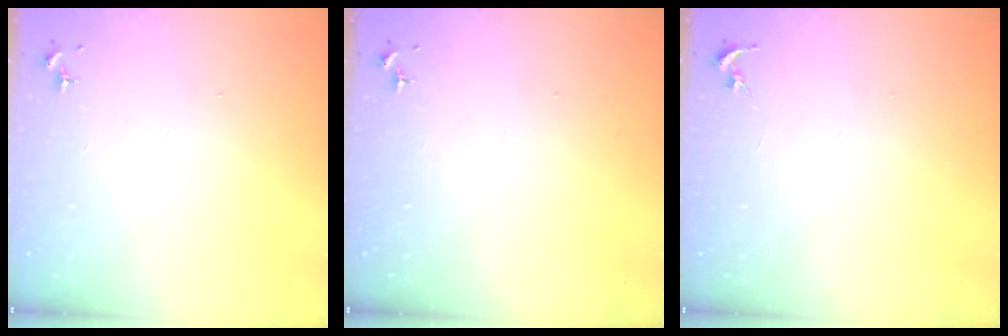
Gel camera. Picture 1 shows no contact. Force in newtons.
{"total": 0.0}
{"total": 0.0}